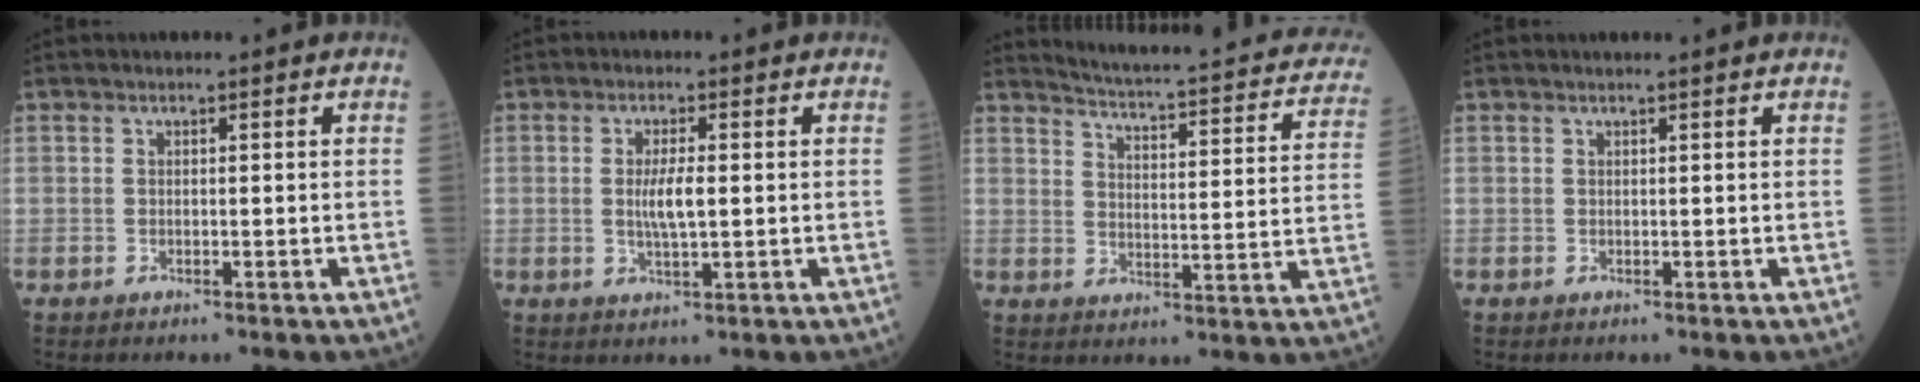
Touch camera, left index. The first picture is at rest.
{"total": 3.8, "force": [0.1, 0.7, 3.7], "torque": [-0.074, -0.006, 0.000]}
{"total": 22.6, "force": [20.1, 3.6, 9.7], "torque": [-0.127, -0.051, 0.228]}
{"total": 1.4, "force": [1.3, -0.1, 0.5], "torque": [-0.010, 0.004, 0.014]}